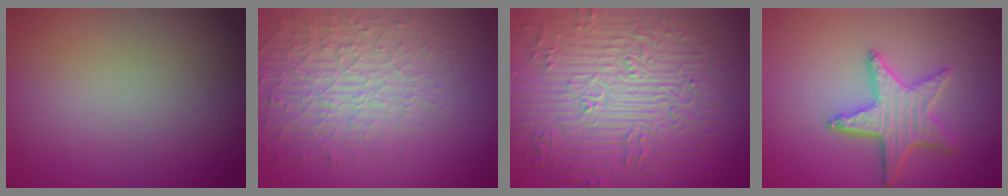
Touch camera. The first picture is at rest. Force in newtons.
{"total": 3.9, "press": 3.5, "slide": 1.8}
{"total": 9.8, "press": 6.9, "slide": 7.0}
{"total": 4.4, "press": 3.7, "slide": 2.4}